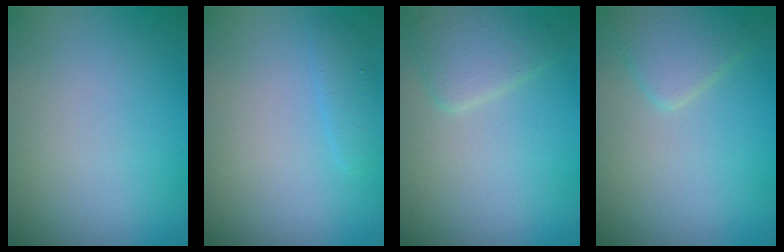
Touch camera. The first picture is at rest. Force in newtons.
{"total": 1.2, "press": 1.2, "slide": 0.1}
{"total": 2.4, "press": 2.4, "slide": 0.1}
{"total": 2.3, "press": 2.3, "slide": 0.1}